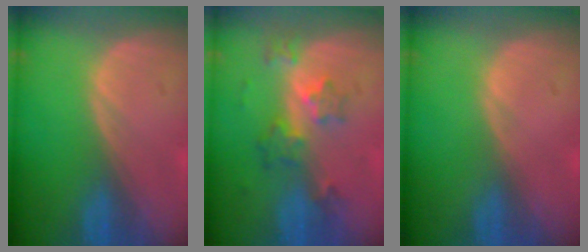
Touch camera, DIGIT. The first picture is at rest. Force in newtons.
{"total": 5.9, "press": 5.3, "slide": 2.5}
{"total": 0.0}